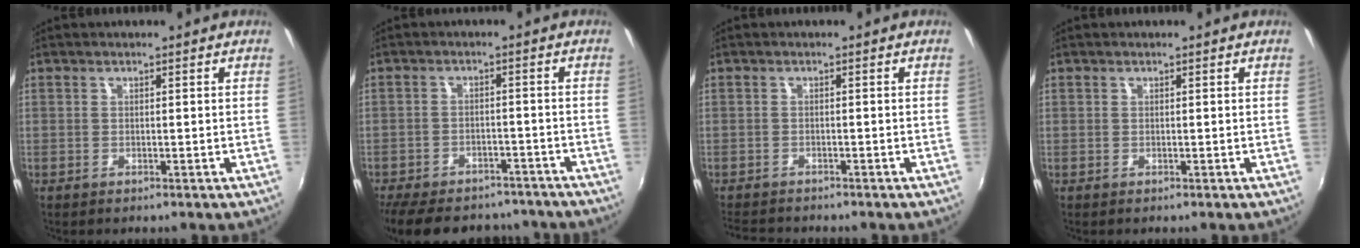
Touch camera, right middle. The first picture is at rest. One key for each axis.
{"total": 18.8, "fx": -15.5, "fy": 7.7, "fz": 7.5, "tx": -0.173, "ty": 0.003, "tz": -0.209}
{"total": 4.7, "fx": -4.4, "fy": 0.7, "fz": 1.4, "tx": -0.039, "ty": -0.016, "tz": -0.073}
{"total": 0.0}